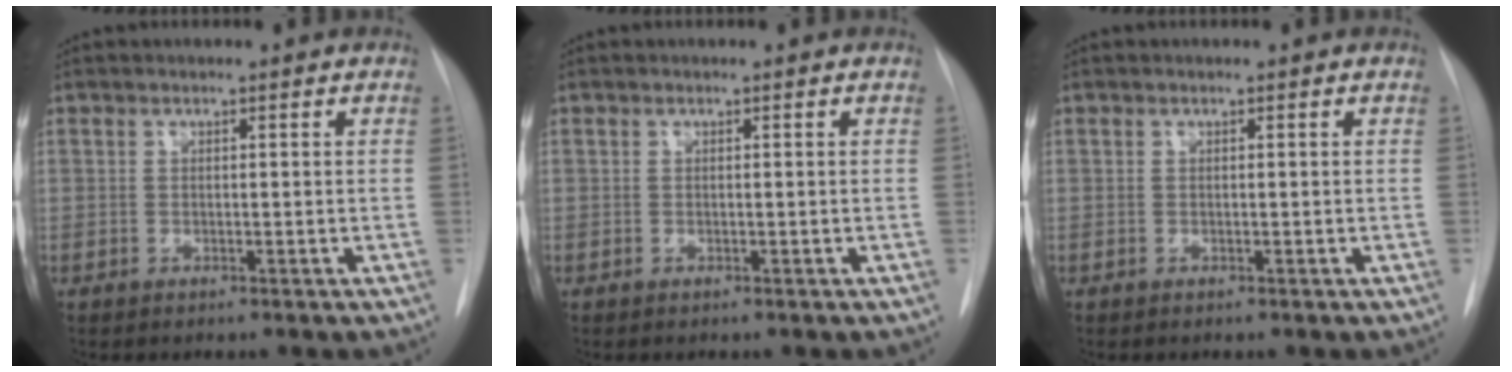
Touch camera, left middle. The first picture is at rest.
{"total": 0.0}
{"total": 0.0}